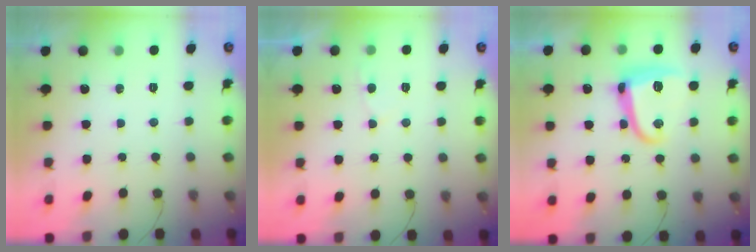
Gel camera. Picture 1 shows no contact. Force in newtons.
{"total": 2.8, "press": 2.7, "slide": 0.3}
{"total": 13.3, "press": 13.3, "slide": 0.9}